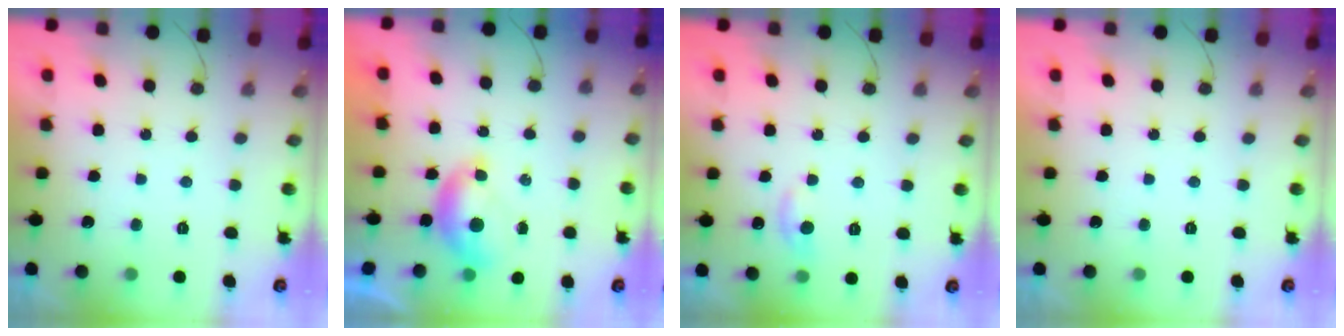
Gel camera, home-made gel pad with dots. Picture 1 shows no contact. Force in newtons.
{"total": 6.3, "press": 6.2, "slide": 0.9}
{"total": 5.2, "press": 5.1, "slide": 0.7}
{"total": 0.0}